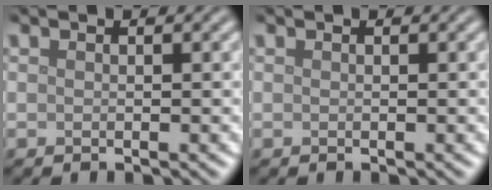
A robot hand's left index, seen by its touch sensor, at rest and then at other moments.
{"total": 0.0}